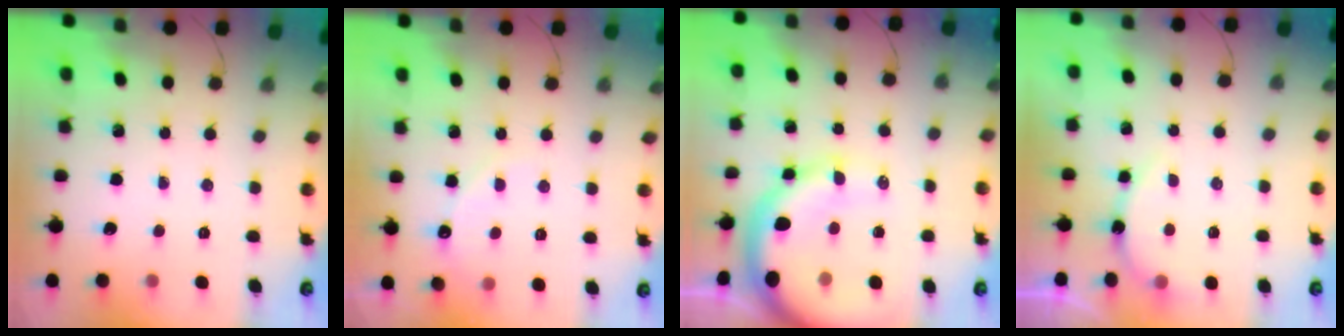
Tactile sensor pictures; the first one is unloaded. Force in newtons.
{"total": 7.6, "press": 7.5, "slide": 1.4}
{"total": 14.5, "press": 14.3, "slide": 2.0}
{"total": 6.3, "press": 6.3, "slide": 0.8}